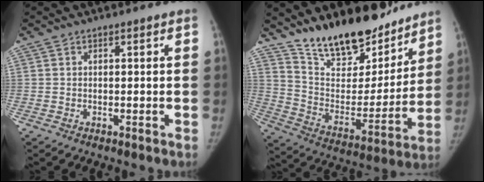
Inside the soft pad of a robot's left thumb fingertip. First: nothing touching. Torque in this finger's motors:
{"motor_torque": [0.41, 0.41, 1.39, -1.39, 0.10]}